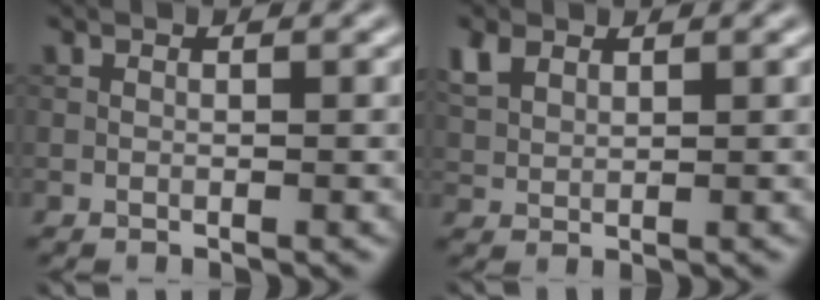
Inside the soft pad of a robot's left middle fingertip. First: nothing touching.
{"total": 2.5, "force": [1.6, 1.5, 1.2], "torque": [-0.033, 0.004, 0.036]}